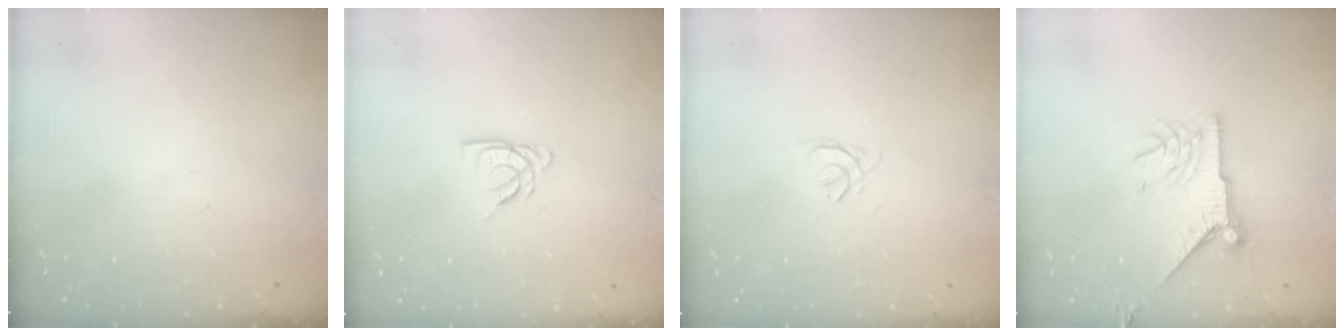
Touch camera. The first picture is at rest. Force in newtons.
{"total": 5.3, "press": 5.3, "slide": 0.5}
{"total": 1.5, "press": 1.4, "slide": 0.6}
{"total": 8.8, "press": 8.8, "slide": 0.1}